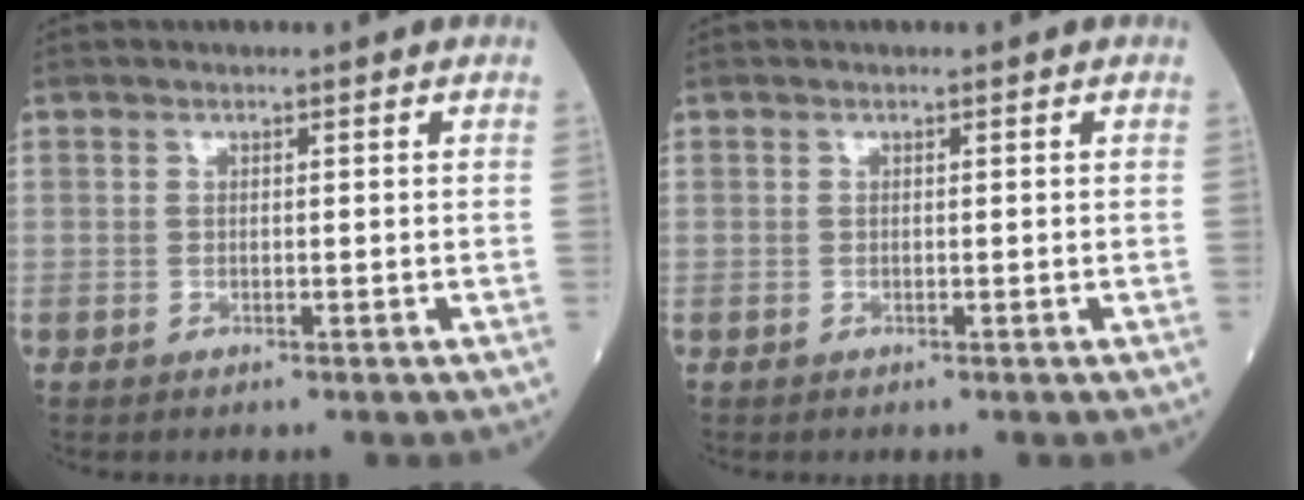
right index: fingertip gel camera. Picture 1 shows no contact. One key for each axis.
{"total": 0.0}